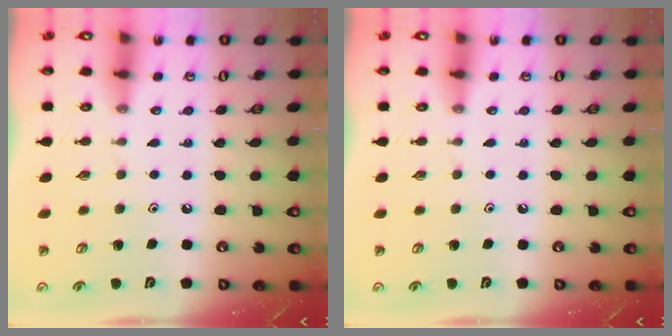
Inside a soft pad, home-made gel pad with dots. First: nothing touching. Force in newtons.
{"total": 0.0}